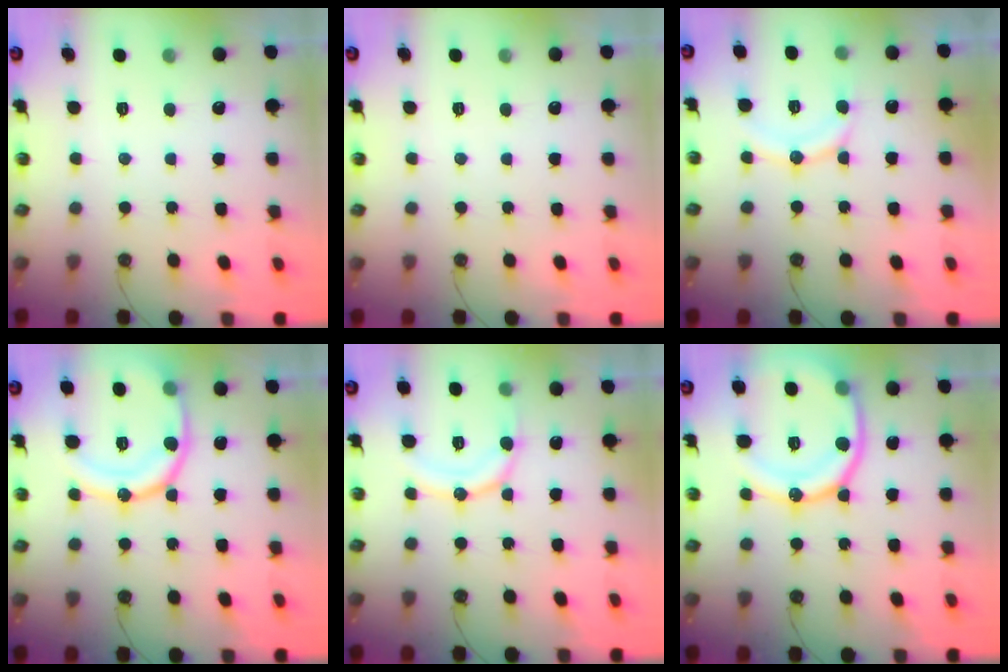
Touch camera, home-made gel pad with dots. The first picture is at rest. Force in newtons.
{"total": 0.0}
{"total": 12.2, "press": 12.1, "slide": 1.2}
{"total": 17.6, "press": 17.5, "slide": 1.9}
{"total": 12.3, "press": 12.2, "slide": 1.2}
{"total": 20.7, "press": 20.5, "slide": 2.4}